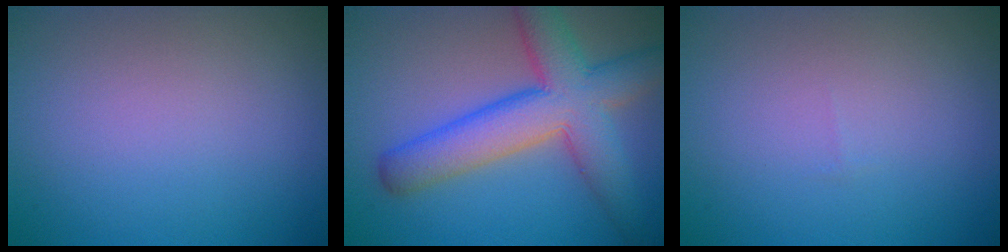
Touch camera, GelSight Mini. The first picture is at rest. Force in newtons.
{"total": 8.6, "press": 8.6, "slide": 0.3}
{"total": 0.0}